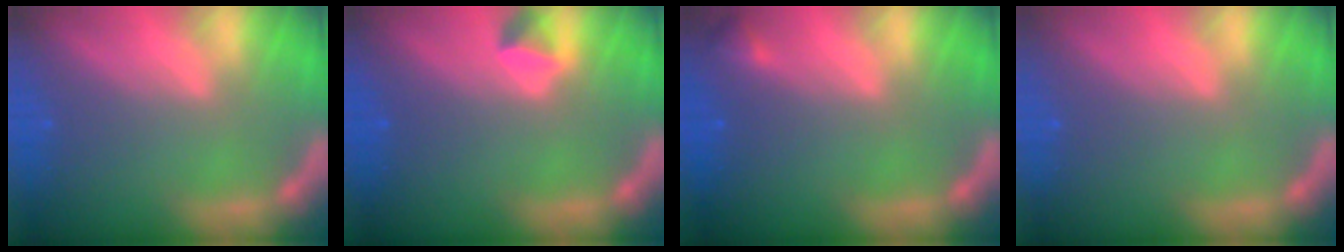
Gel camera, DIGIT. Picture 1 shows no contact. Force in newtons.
{"total": 1.4}
{"total": 0.9}
{"total": 0.0}